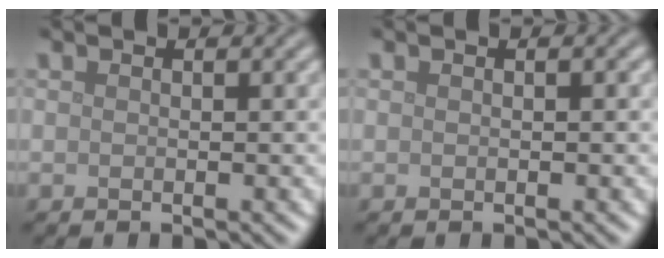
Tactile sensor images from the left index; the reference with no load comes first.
{"total": 0.0}